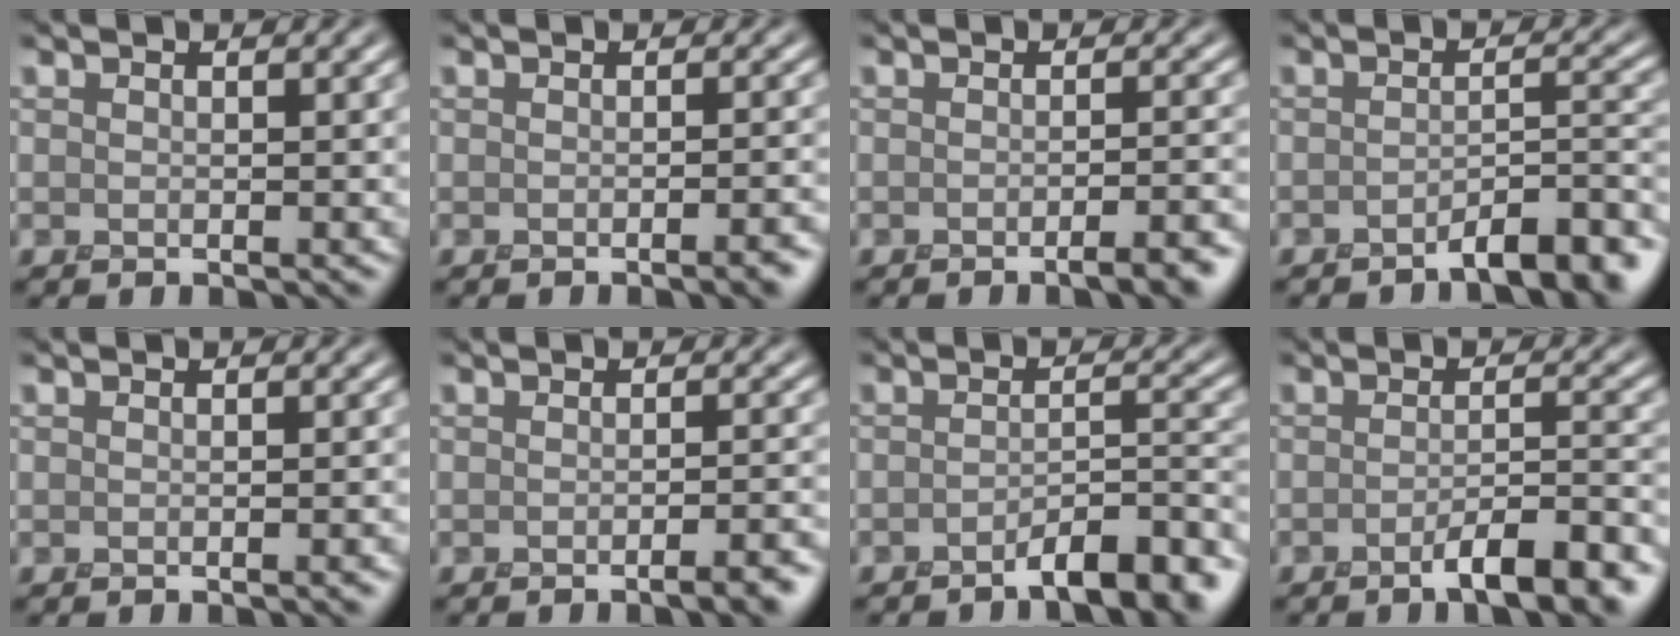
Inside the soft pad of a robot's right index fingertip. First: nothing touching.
{"total": 2.2, "force": [-1.6, 0.3, 1.4], "torque": [-0.020, -0.004, -0.019]}
{"total": 3.3, "force": [-2.5, 0.5, 2.2], "torque": [-0.028, -0.004, -0.030]}
{"total": 4.6, "force": [-3.6, 0.8, 2.8], "torque": [-0.040, 0.006, -0.052]}
{"total": 1.6, "force": [-1.0, 0.4, 1.1], "torque": [-0.014, -0.005, -0.013]}
{"total": 2.9, "force": [-2.2, 0.4, 1.8], "torque": [-0.024, -0.004, -0.026]}
{"total": 5.0, "force": [-3.7, 0.9, 3.1], "torque": [-0.046, 0.005, -0.056]}
{"total": 5.5, "force": [-3.6, 1.1, 4.0], "torque": [-0.060, 0.000, -0.054]}